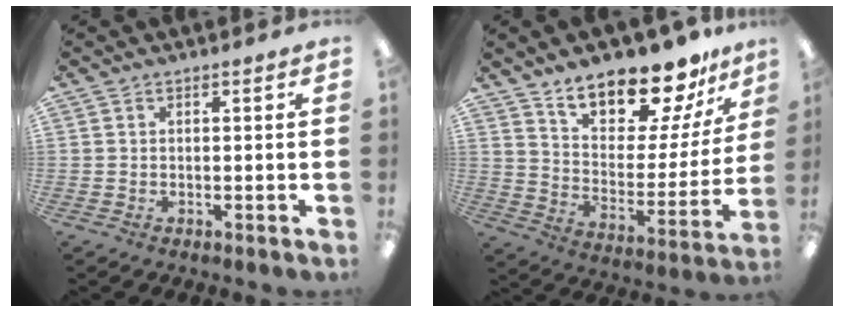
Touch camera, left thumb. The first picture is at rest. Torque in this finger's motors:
{"motor_torque": [0.60, 0.70, 1.49, -1.28, 0.07]}